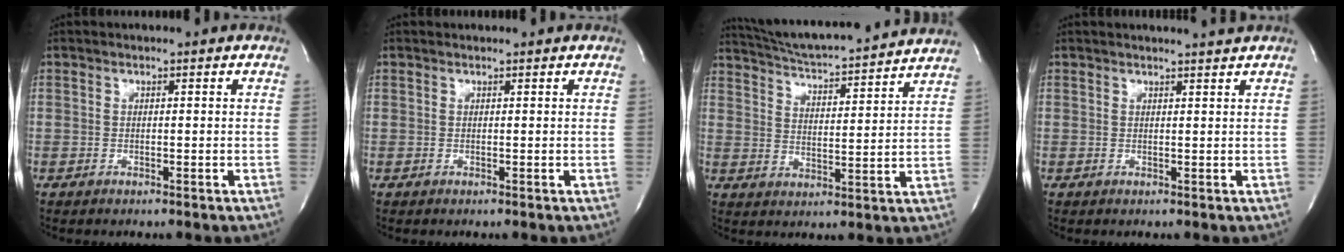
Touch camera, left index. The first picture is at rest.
{"total": 0.6, "force": [0.6, 0.0, 0.0], "torque": [-0.003, 0.008, 0.011]}
{"total": 18.6, "force": [17.3, 0.7, 6.7], "torque": [-0.117, 0.005, 0.249]}
{"total": 2.2, "force": [2.0, -0.8, 0.3], "torque": [-0.010, -0.010, 0.026]}